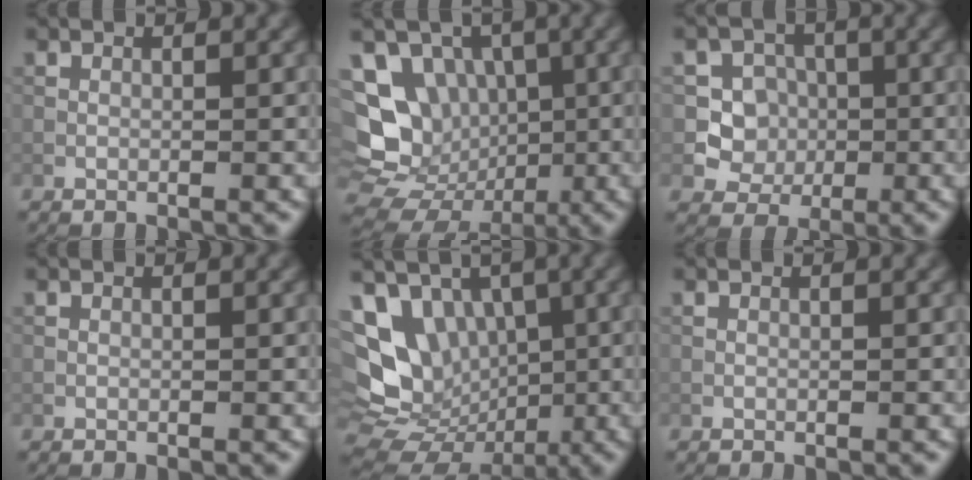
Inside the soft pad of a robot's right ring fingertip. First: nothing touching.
{"total": 11.1, "force": [-0.8, 10.0, 4.7], "torque": [-0.097, 0.007, -0.023]}
{"total": 4.0, "force": [-0.4, 3.7, 1.3], "torque": [0.002, 0.002, -0.026]}
{"total": 0.0}
{"total": 10.0, "force": [0.5, 8.1, 5.8], "torque": [-0.091, -0.004, 0.010]}
{"total": 0.0}